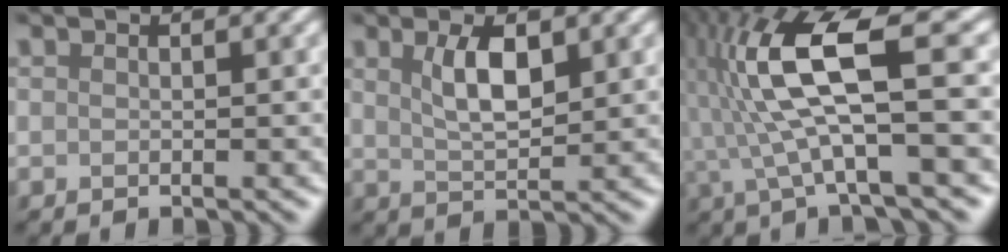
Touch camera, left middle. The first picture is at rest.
{"total": 3.6, "force": [1.4, 1.3, 3.0], "torque": [-0.059, 0.001, 0.028]}
{"total": 10.1, "force": [0.9, 2.3, 9.8], "torque": [-0.194, 0.017, 0.016]}